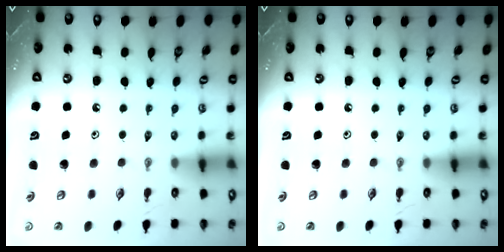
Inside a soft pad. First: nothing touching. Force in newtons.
{"total": 0.0}